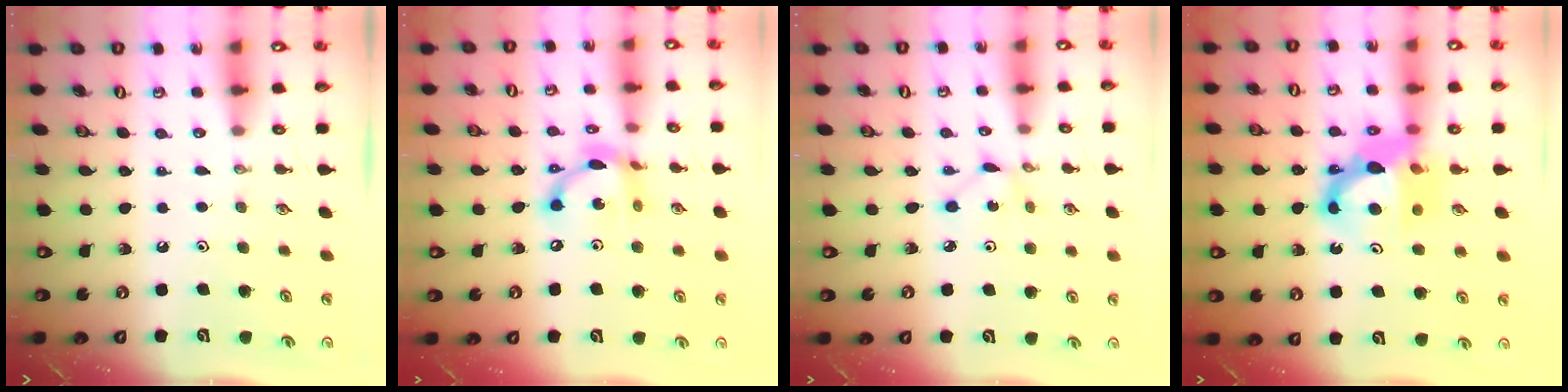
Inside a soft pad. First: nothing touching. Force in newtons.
{"total": 12.4, "press": 12.4, "slide": 0.9}
{"total": 1.9, "press": 1.9, "slide": 0.2}
{"total": 11.5, "press": 11.5, "slide": 1.4}